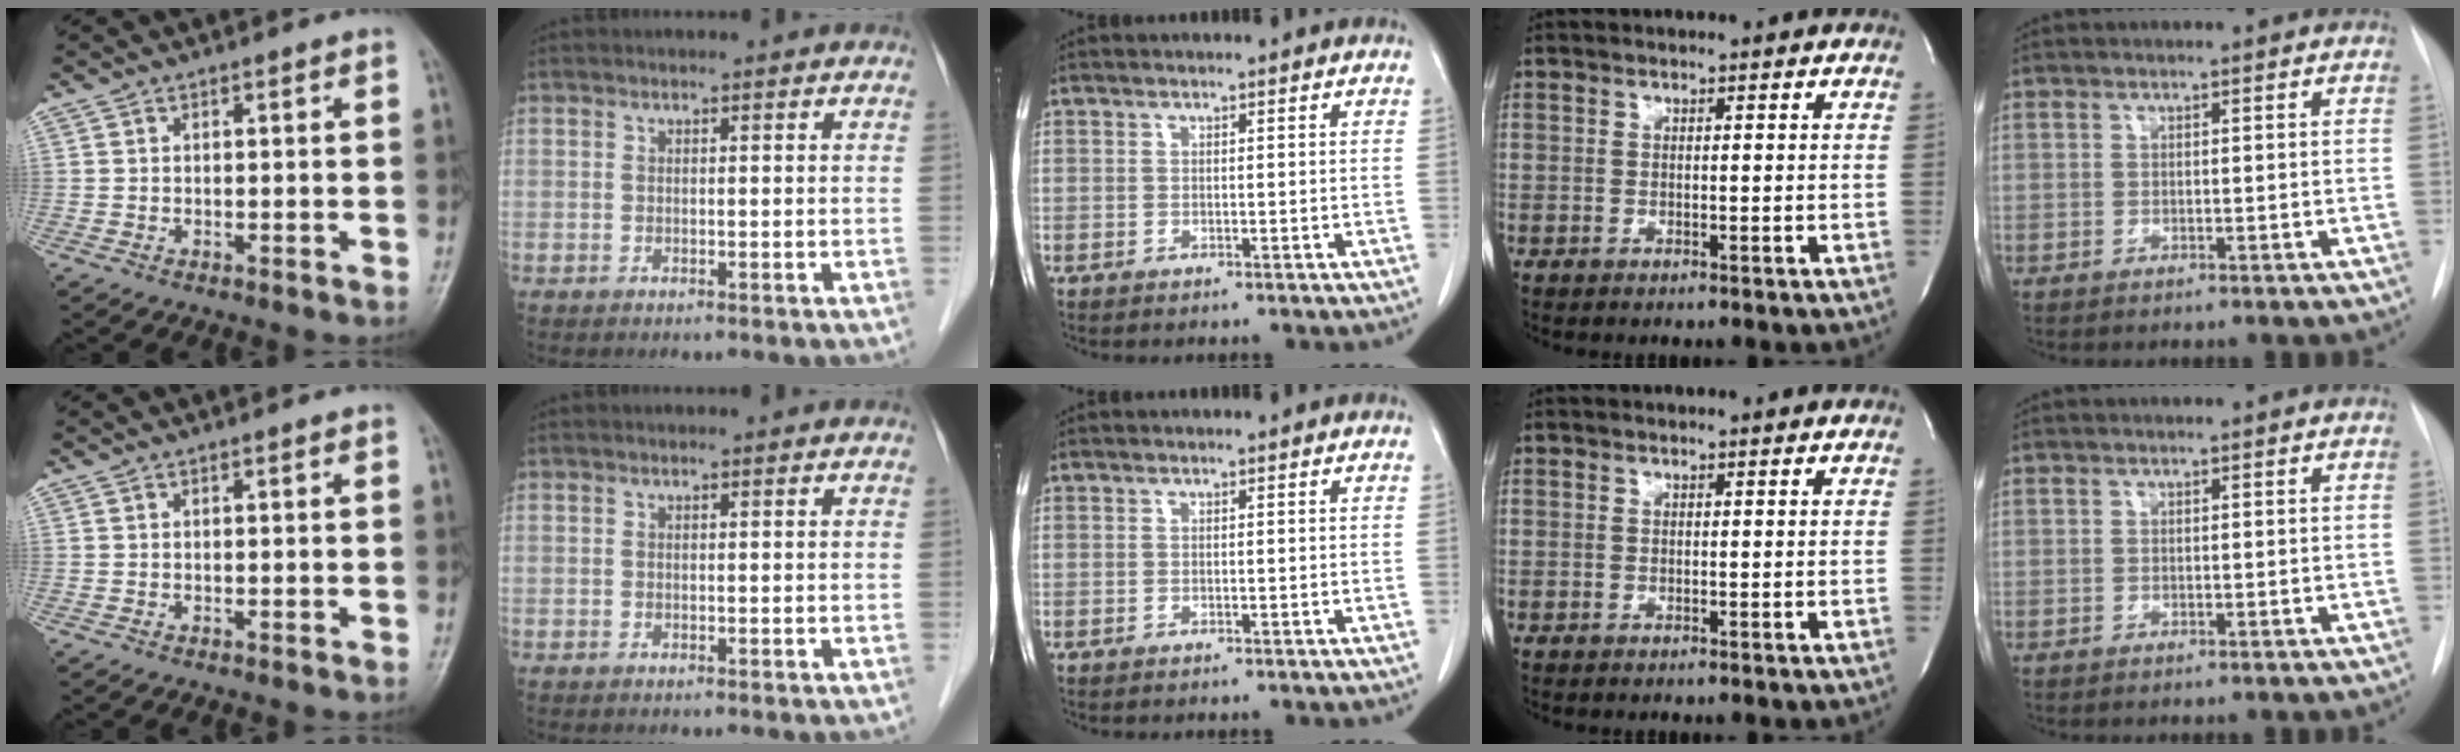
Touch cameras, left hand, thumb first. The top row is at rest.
{}